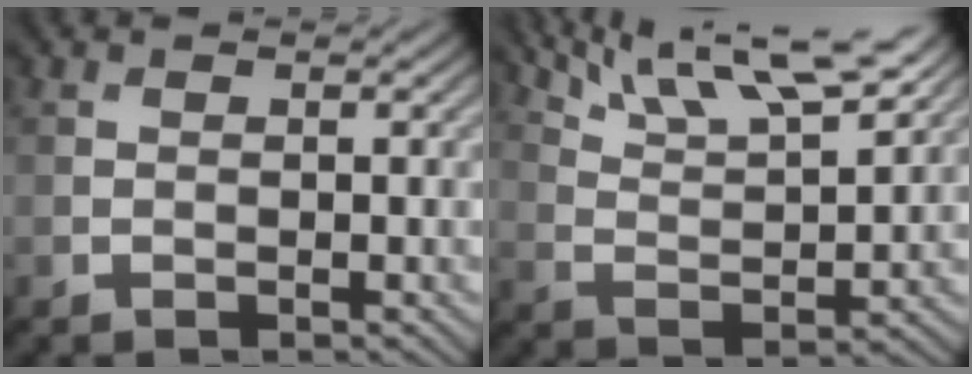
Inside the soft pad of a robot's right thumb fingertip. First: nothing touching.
{"total": 12.4, "force": [9.6, 2.7, 7.5], "torque": [-0.130, 0.004, 0.160]}